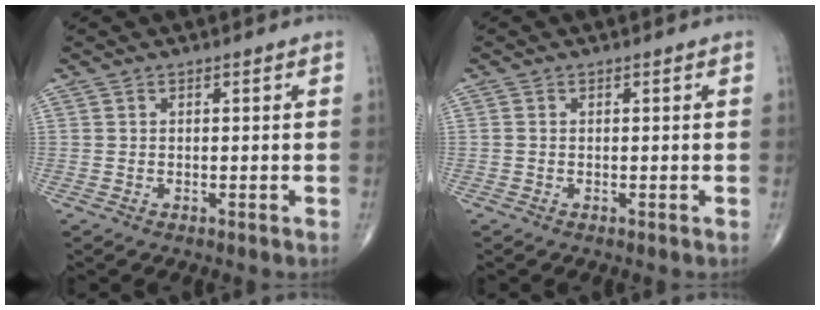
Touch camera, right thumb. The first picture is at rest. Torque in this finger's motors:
{"motor_torque": [-0.32, 0.10, 0.11, -0.10, 0.05]}